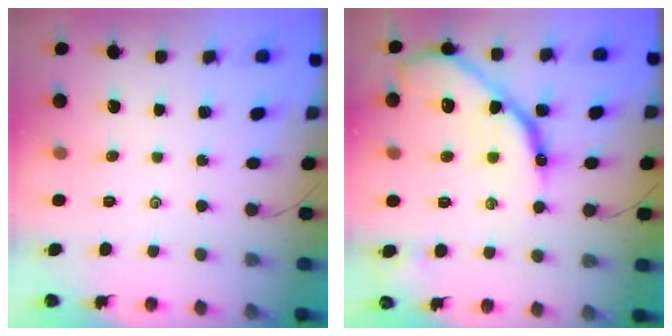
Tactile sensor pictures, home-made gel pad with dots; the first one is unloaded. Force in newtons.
{"total": 17.1, "press": 17.1, "slide": 1.3}